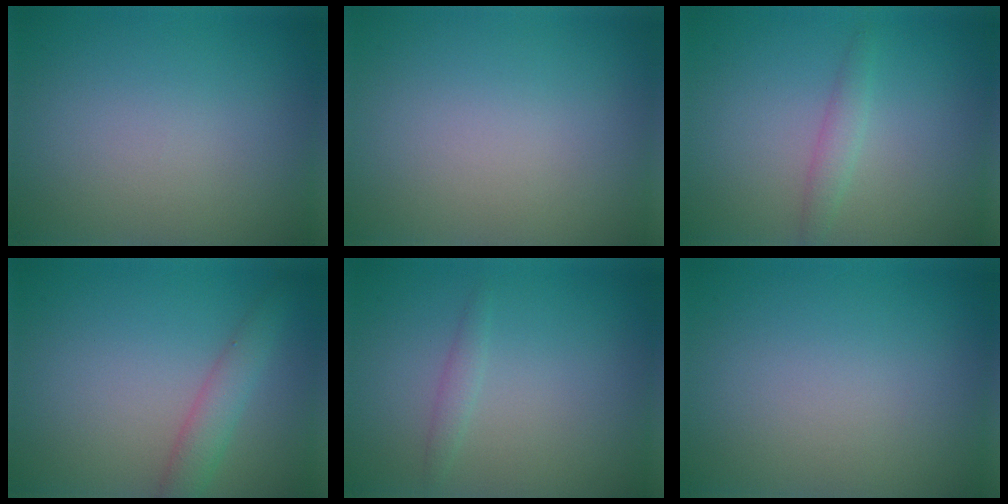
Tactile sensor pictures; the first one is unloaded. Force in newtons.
{"total": 0.0}
{"total": 1.5, "press": 1.5, "slide": 0.0}
{"total": 2.7, "press": 2.7, "slide": 0.2}
{"total": 1.0, "press": 1.0, "slide": 0.1}
{"total": 0.0}